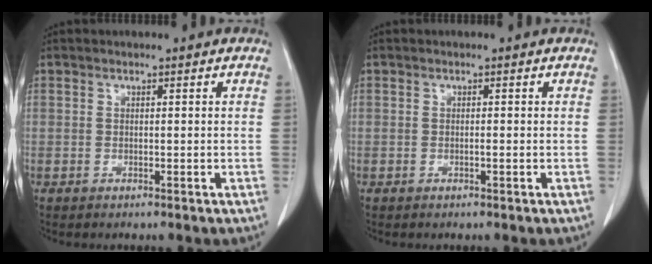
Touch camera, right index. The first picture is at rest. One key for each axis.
{"total": 0.8, "fx": -0.2, "fy": 0.3, "fz": 0.7, "tx": -0.018, "ty": 0.000, "tz": -0.002}